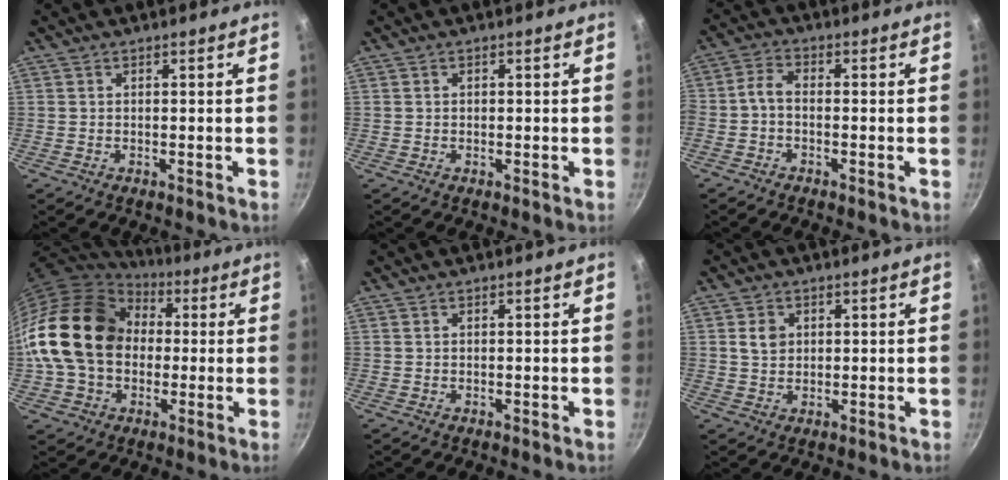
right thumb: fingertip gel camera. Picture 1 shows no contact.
{"total": 0.5, "force": [0.1, 0.5, 0.2], "torque": [-0.001, 0.003, 0.001]}
{"total": 3.5, "force": [-1.4, 1.7, 2.7], "torque": [-0.065, 0.022, -0.039]}
{"total": 21.4, "force": [1.4, 16.3, 13.7], "torque": [-0.237, 0.042, 0.019]}
{"total": 0.0}
{"total": 3.4, "force": [0.9, 2.8, 1.8], "torque": [-0.021, 0.000, 0.016]}